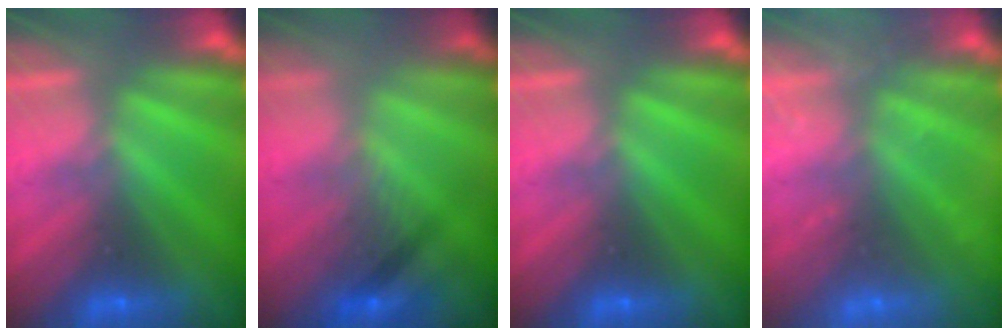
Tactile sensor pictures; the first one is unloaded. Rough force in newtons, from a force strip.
{"total": 2.8}
{"total": 0.0}
{"total": 2.4}